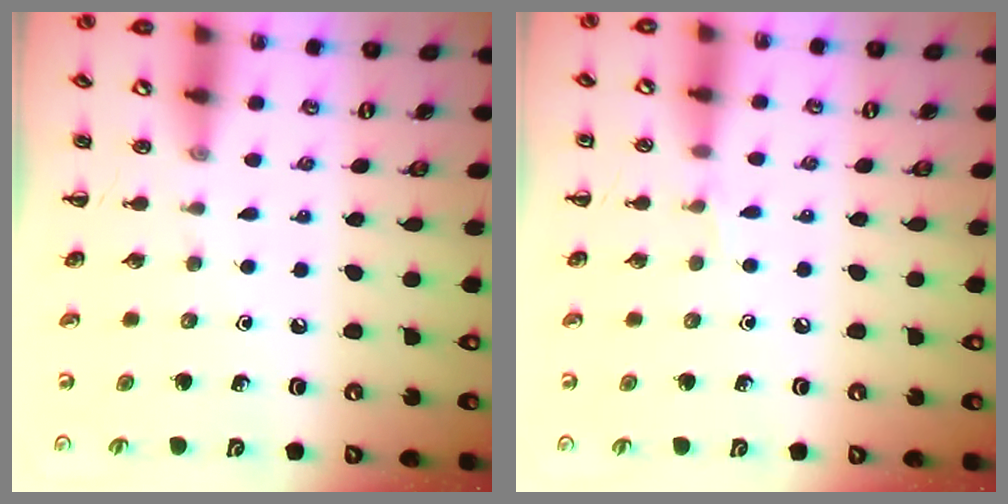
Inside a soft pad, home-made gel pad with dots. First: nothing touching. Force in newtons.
{"total": 3.8, "press": 3.6, "slide": 1.3}